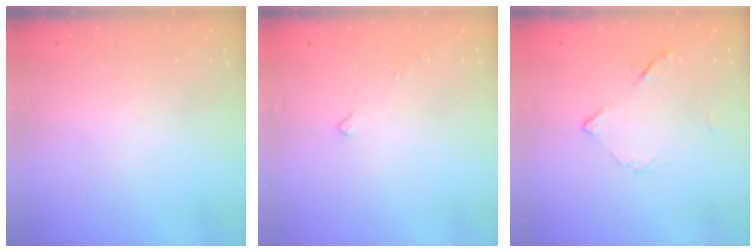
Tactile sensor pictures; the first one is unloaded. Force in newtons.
{"total": 3.7, "press": 3.6, "slide": 0.5}
{"total": 5.7, "press": 5.6, "slide": 0.5}